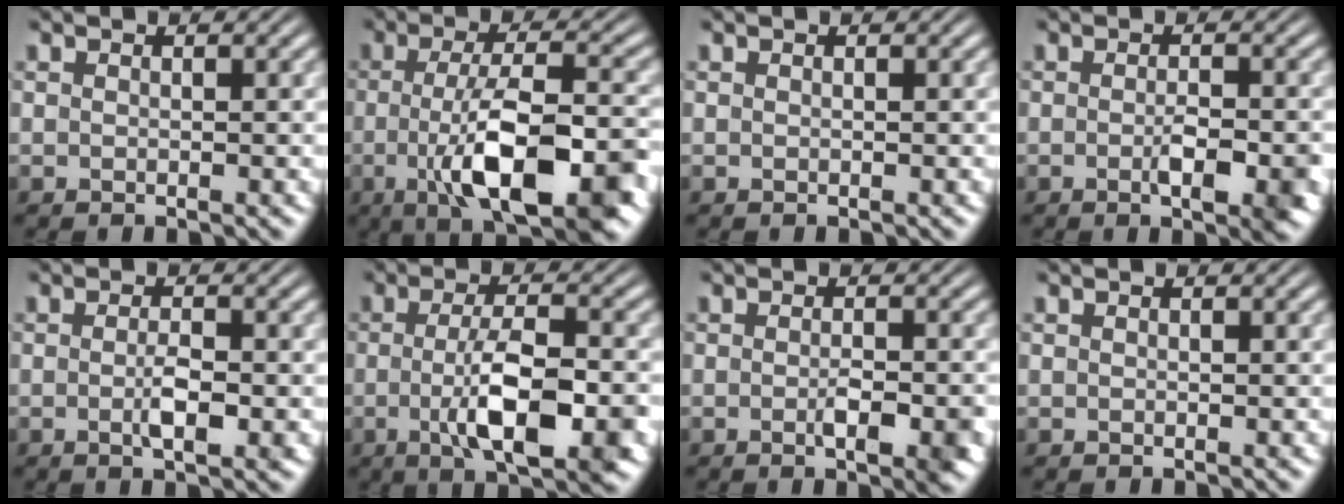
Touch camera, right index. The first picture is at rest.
{"total": 10.0, "force": [-3.0, 3.3, 9.0], "torque": [-0.144, -0.014, -0.041]}
{"total": 0.0}
{"total": 3.0, "force": [-1.2, 0.7, 2.6], "torque": [-0.036, 0.000, -0.024]}
{"total": 2.3, "force": [-0.8, 0.6, 2.1], "torque": [-0.035, -0.001, -0.016]}
{"total": 7.0, "force": [-1.6, 1.9, 6.5], "torque": [-0.111, -0.009, -0.024]}
{"total": 2.4, "force": [-1.0, 0.6, 2.1], "torque": [-0.028, 0.002, -0.021]}
{"total": 0.0}